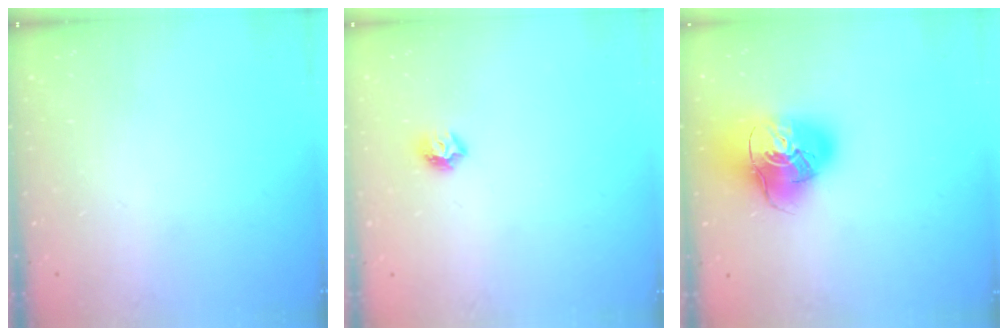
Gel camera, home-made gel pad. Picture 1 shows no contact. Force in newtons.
{"total": 6.7, "press": 6.7, "slide": 0.8}
{"total": 19.6, "press": 19.4, "slide": 2.7}